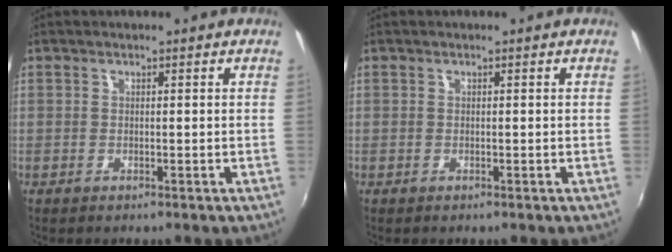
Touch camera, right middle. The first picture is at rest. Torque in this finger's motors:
{"motor_torque": [0.01, -0.35, -0.01, 0.00]}